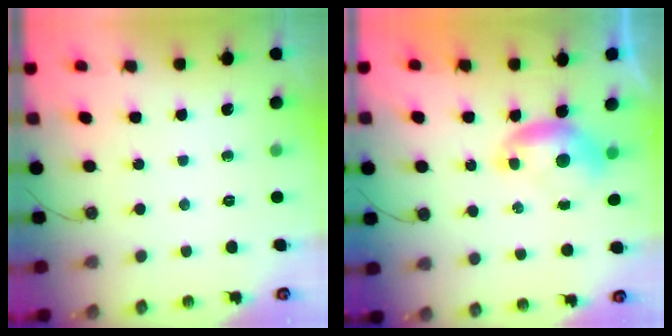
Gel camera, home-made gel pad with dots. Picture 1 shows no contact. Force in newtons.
{"total": 0.0}